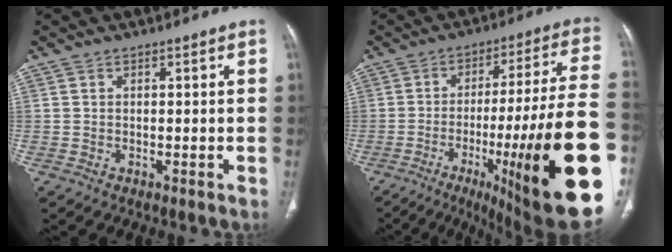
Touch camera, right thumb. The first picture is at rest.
{"total": 30.6, "force": [-9.2, 3.8, 29.0], "torque": [-0.357, 0.016, -0.138]}